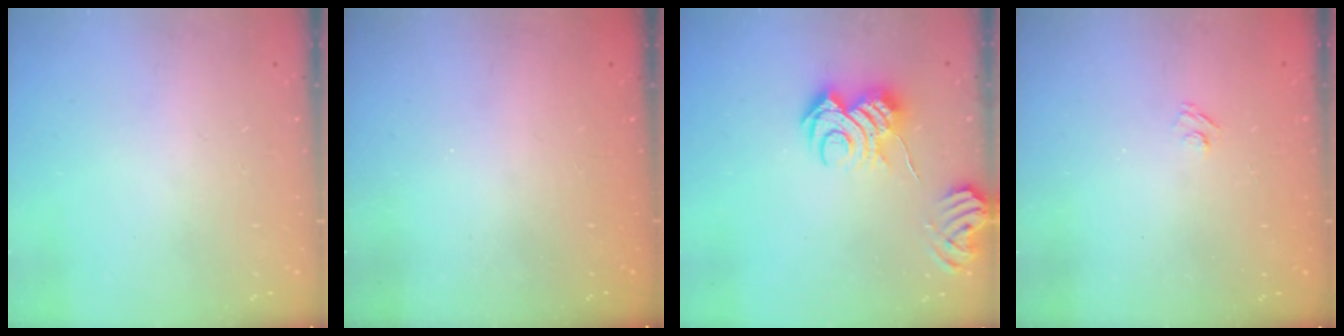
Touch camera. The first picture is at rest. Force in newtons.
{"total": 2.3, "press": 2.2, "slide": 0.8}
{"total": 9.0, "press": 9.0, "slide": 1.0}
{"total": 2.7, "press": 2.5, "slide": 0.9}